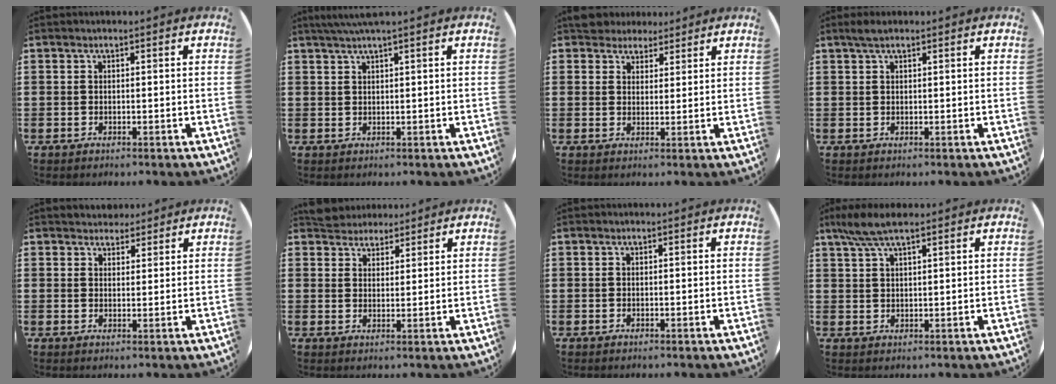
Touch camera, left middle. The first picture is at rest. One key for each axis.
{"total": 2.2, "fx": 1.6, "fy": -0.2, "fz": 1.5, "tx": -0.031, "ty": 0.003, "tz": 0.029}
{"total": 4.0, "fx": 3.6, "fy": 1.6, "fz": 0.1, "tx": -0.005, "ty": -0.004, "tz": 0.068}
{"total": 0.6, "fx": 0.5, "fy": 0.1, "fz": 0.4, "tx": -0.007, "ty": 0.003, "tz": 0.008}
{"total": 2.3, "fx": 2.1, "fy": 0.7, "fz": -0.2, "tx": 0.008, "ty": -0.002, "tz": 0.040}
{"total": 3.8, "fx": 3.6, "fy": 1.2, "fz": -0.1, "tx": -0.008, "ty": -0.003, "tz": 0.070}
{"total": 0.0}
{"total": 4.6, "fx": 3.4, "fy": 0.9, "fz": 3.0, "tx": -0.066, "ty": 0.002, "tz": 0.061}